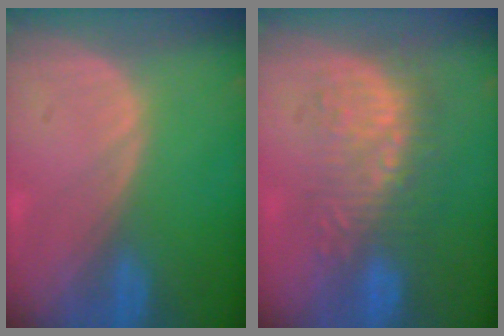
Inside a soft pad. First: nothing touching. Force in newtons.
{"total": 8.8, "press": 8.6, "slide": 1.9}